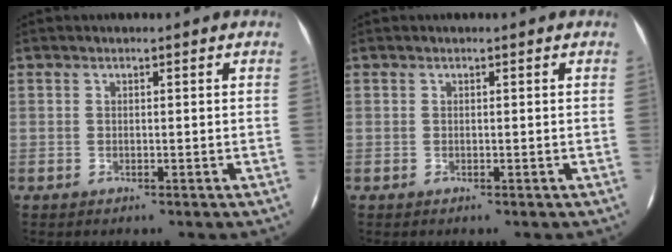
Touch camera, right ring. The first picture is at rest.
{"total": 0.0}